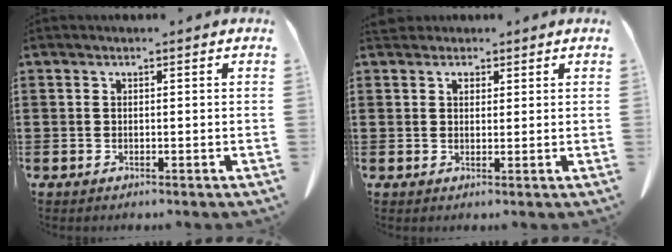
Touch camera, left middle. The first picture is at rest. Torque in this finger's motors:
{"motor_torque": [0.09, 0.07, 0.01, 0.00]}